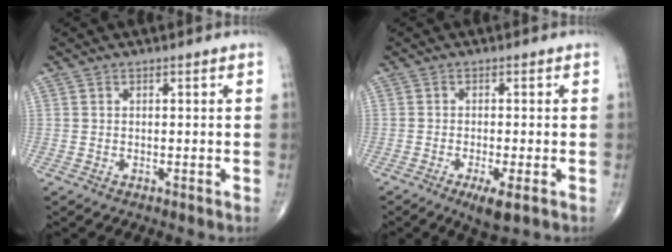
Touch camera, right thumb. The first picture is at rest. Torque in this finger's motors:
{"motor_torque": [0.02, 0.08, 0.05, 0.27, 0.11]}